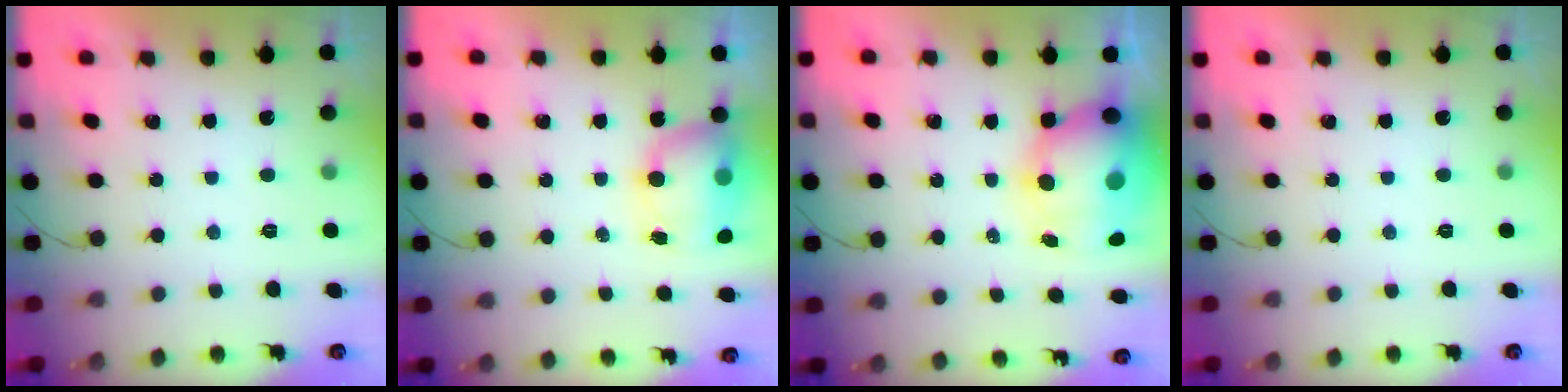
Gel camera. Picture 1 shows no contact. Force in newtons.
{"total": 10.7, "press": 8.7, "slide": 6.3}
{"total": 13.2, "press": 12.9, "slide": 2.8}
{"total": 0.0}